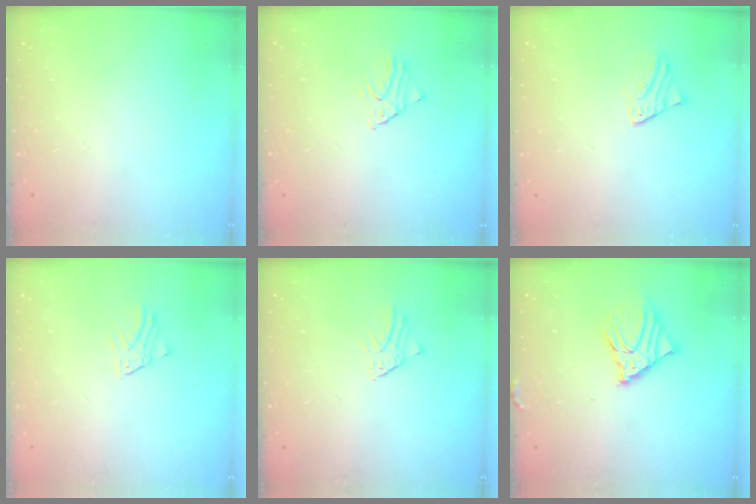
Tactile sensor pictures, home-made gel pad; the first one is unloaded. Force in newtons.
{"total": 2.2, "press": 2.2, "slide": 0.2}
{"total": 2.1, "press": 2.1, "slide": 0.1}
{"total": 2.1, "press": 2.1, "slide": 0.1}
{"total": 1.1, "press": 1.1, "slide": 0.0}
{"total": 10.6, "press": 10.4, "slide": 2.2}